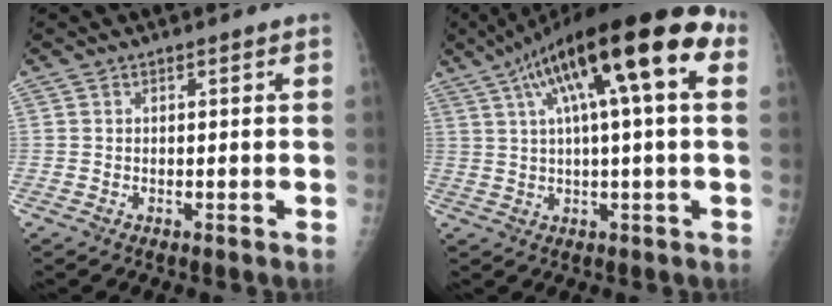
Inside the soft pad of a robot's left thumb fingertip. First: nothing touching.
{"total": 21.2, "force": [7.0, 5.4, 19.3], "torque": [-0.313, 0.041, 0.105]}